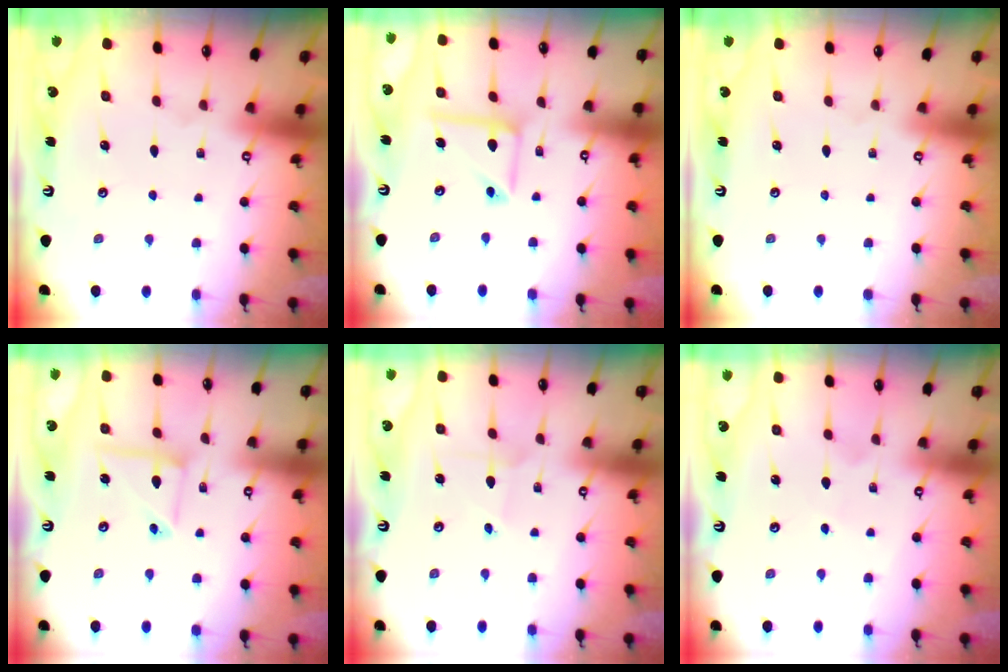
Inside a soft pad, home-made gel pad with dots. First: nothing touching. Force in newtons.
{"total": 10.2, "press": 10.2, "slide": 0.8}
{"total": 0.0}
{"total": 8.3, "press": 8.3, "slide": 0.7}
{"total": 2.7, "press": 2.7, "slide": 0.3}
{"total": 2.9, "press": 2.9, "slide": 0.2}